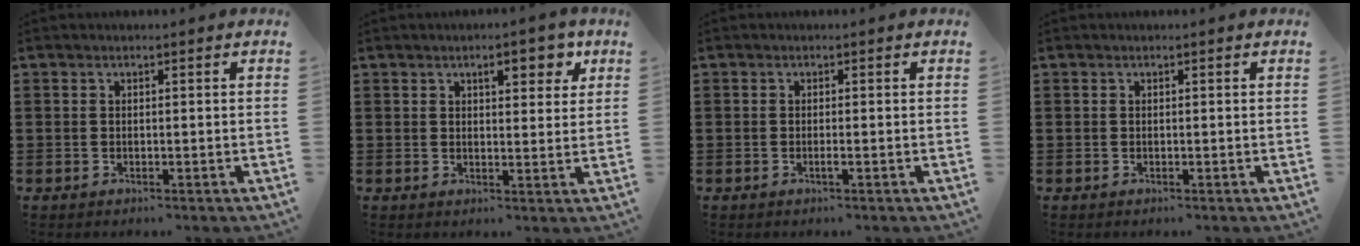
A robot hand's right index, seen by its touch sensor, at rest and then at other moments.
{"total": 4.7, "force": [2.6, 1.7, 3.5], "torque": [-0.044, -0.003, 0.037]}
{"total": 0.7, "force": [-0.3, 0.0, 0.6], "torque": [-0.011, -0.003, -0.006]}
{"total": 0.0}